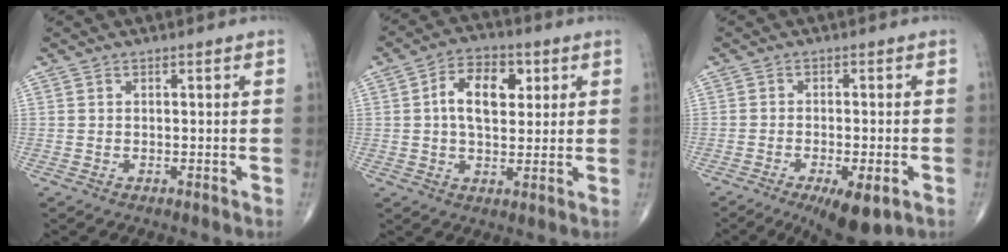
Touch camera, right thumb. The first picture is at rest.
{"total": 9.8, "force": [2.3, 5.9, 7.5], "torque": [-0.107, 0.006, 0.034]}
{"total": 9.1, "force": [-4.6, 2.9, 7.3], "torque": [-0.108, -0.007, -0.069]}